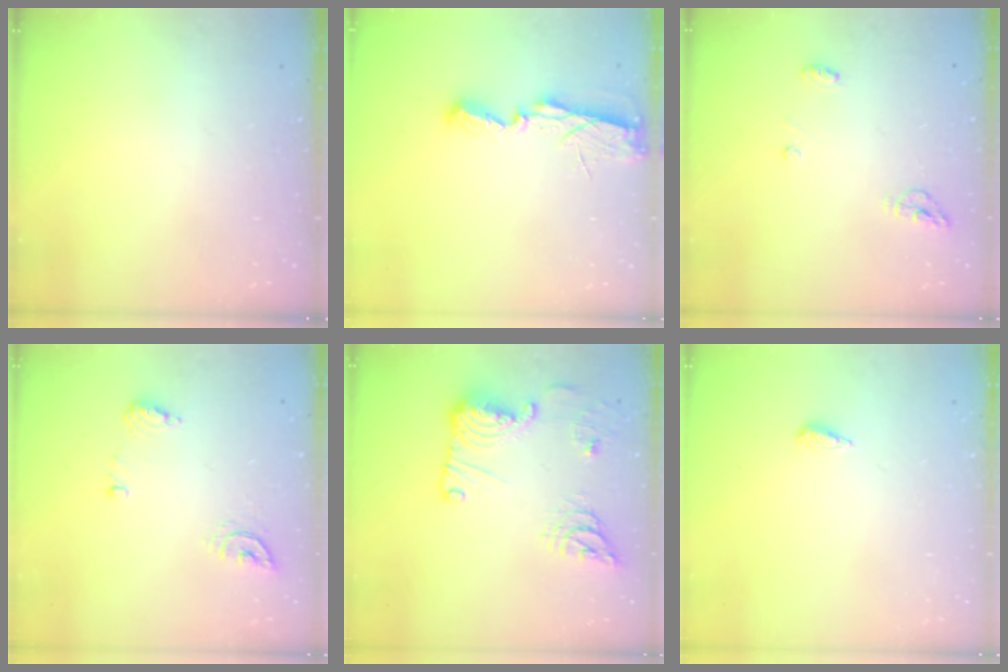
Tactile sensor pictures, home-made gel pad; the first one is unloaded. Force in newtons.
{"total": 6.3, "press": 6.3, "slide": 0.2}
{"total": 5.3, "press": 5.3, "slide": 0.2}
{"total": 7.5, "press": 7.5, "slide": 0.8}
{"total": 20.2, "press": 18.8, "slide": 7.4}
{"total": 2.2, "press": 2.2, "slide": 0.4}